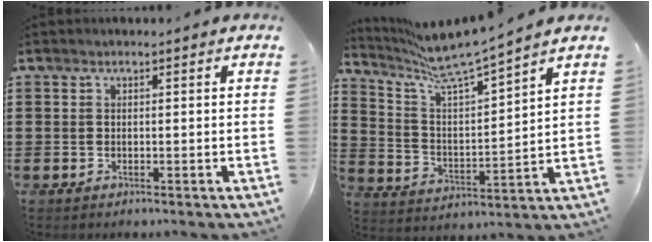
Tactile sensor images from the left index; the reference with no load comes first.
{"total": 8.3, "force": [7.2, 0.4, 3.9], "torque": [-0.107, -0.046, 0.122]}